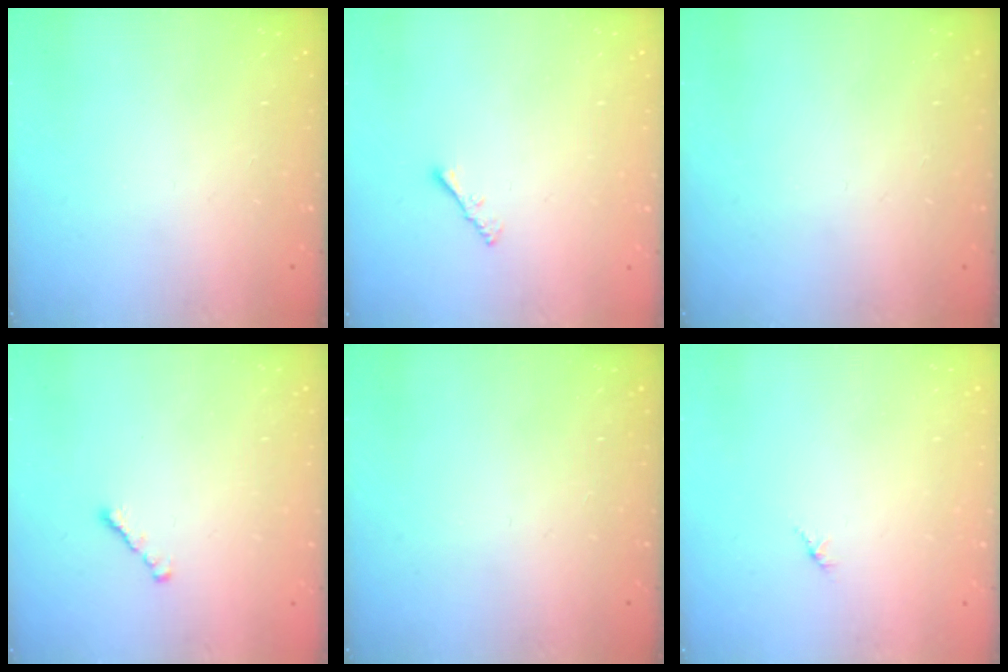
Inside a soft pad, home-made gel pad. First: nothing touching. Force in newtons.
{"total": 1.3, "press": 1.3, "slide": 0.4}
{"total": 0.0}
{"total": 1.3, "press": 1.2, "slide": 0.5}
{"total": 0.0}
{"total": 1.4, "press": 1.4, "slide": 0.4}